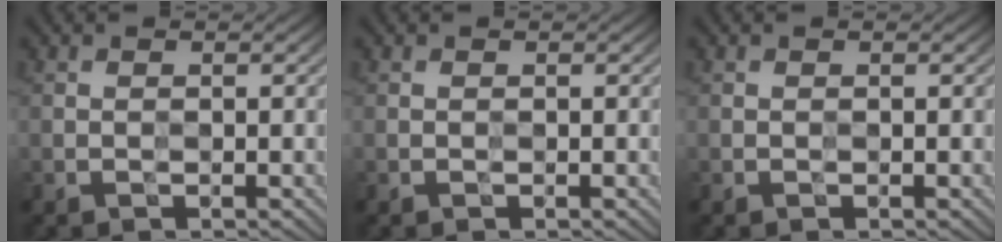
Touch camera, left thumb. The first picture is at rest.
{"total": 0.0}
{"total": 0.0}